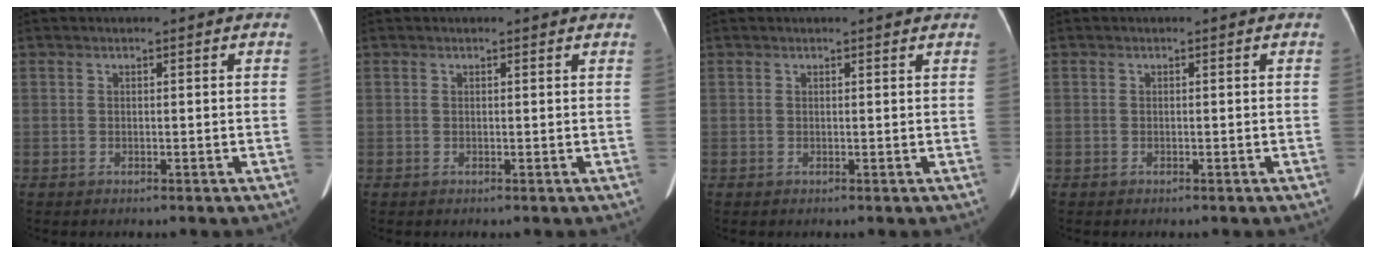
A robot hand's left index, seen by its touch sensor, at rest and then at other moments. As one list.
[{"total": 1.4, "force": [1.3, 0.2, 0.3], "torque": [-0.014, 0.003, 0.010]}, {"total": 1.5, "force": [1.4, 0.4, 0.4], "torque": [-0.010, 0.009, 0.013]}, {"total": 0.0}]